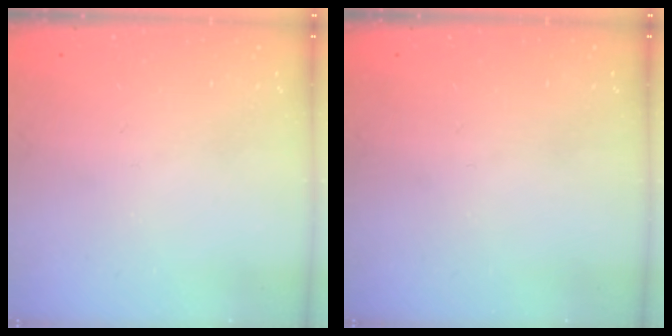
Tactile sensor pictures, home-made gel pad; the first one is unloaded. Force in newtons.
{"total": 0.0}